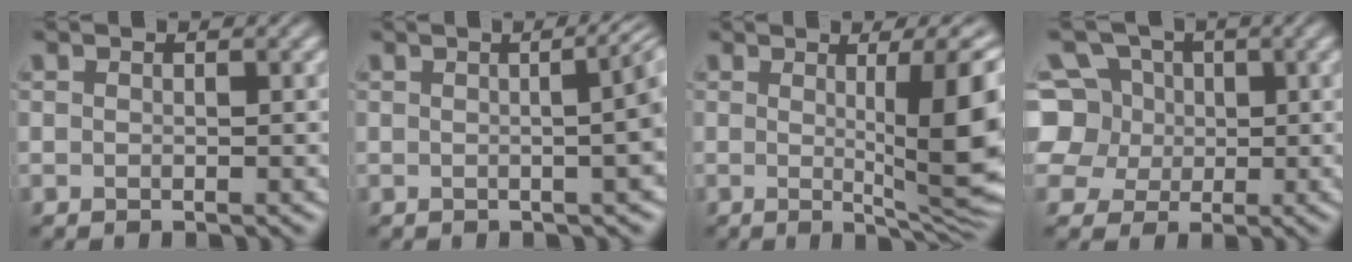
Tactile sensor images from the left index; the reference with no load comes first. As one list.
[{"total": 6.9, "force": [0.5, 3.2, 6.1], "torque": [-0.013, 0.027, -0.005]}, {"total": 11.0, "force": [0.6, 2.6, 10.7], "torque": [-0.128, -0.007, 0.014]}, {"total": 8.6, "force": [2.4, 7.5, 3.6], "torque": [-0.075, 0.036, 0.022]}]